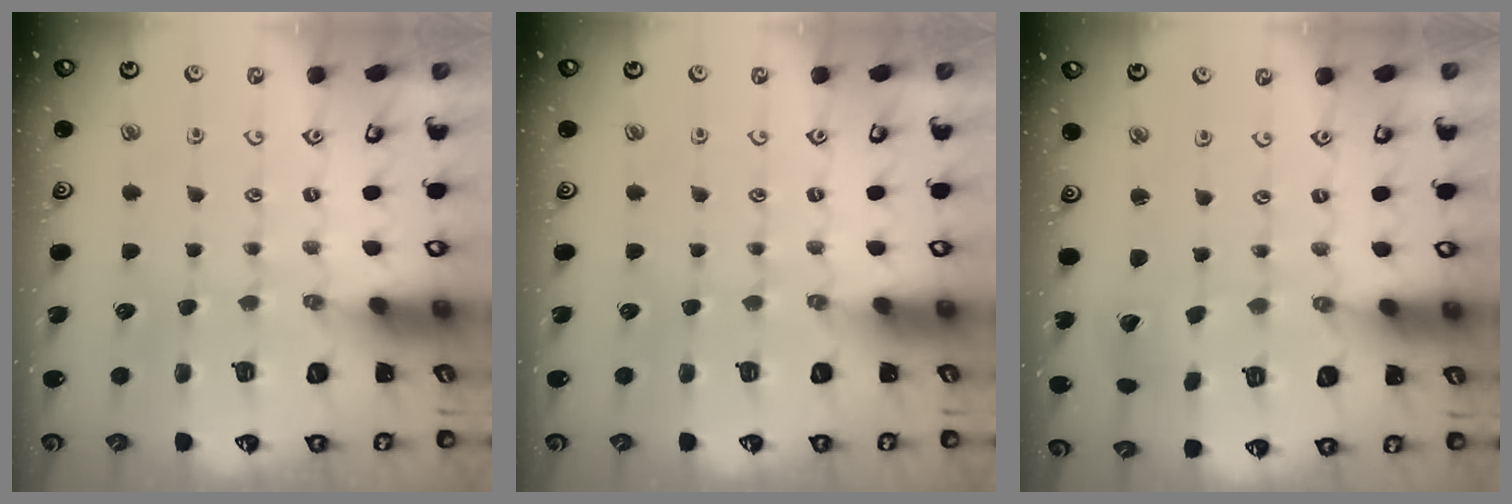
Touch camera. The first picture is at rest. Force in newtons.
{"total": 0.0}
{"total": 2.8, "press": 2.8, "slide": 0.3}